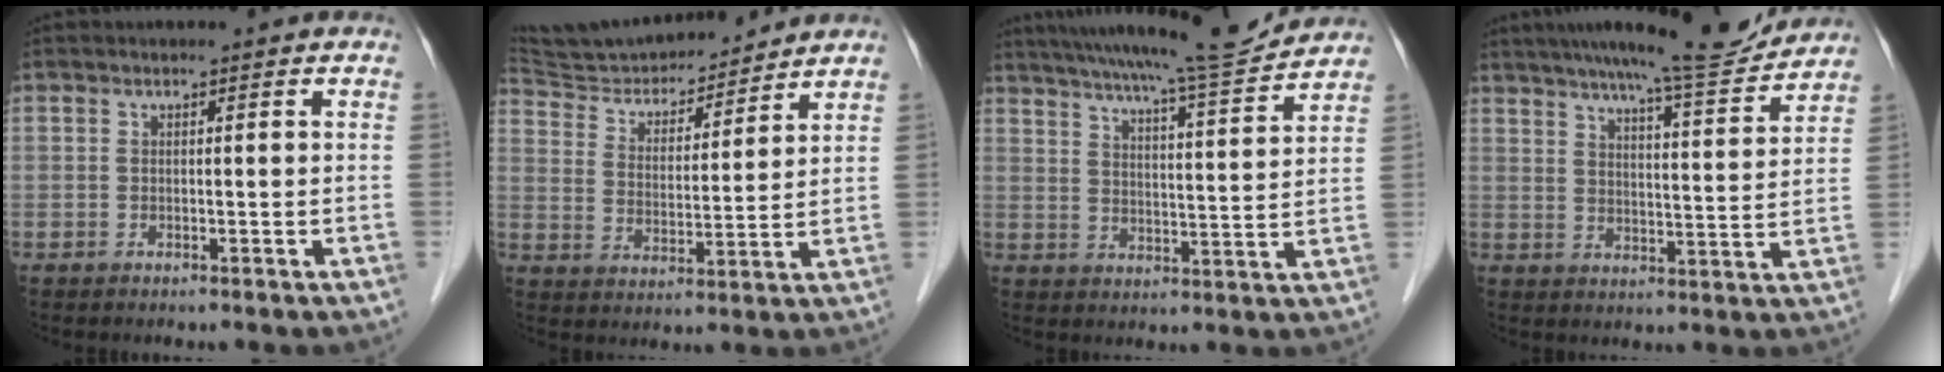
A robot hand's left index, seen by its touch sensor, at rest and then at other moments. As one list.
[{"total": 15.8, "force": [15.0, 3.1, 3.7], "torque": [-0.064, 0.011, 0.248]}, {"total": 15.9, "force": [14.7, -0.4, 6.0], "torque": [-0.104, -0.015, 0.208]}, {"total": 12.8, "force": [11.8, 0.4, 5.0], "torque": [-0.076, -0.003, 0.161]}]